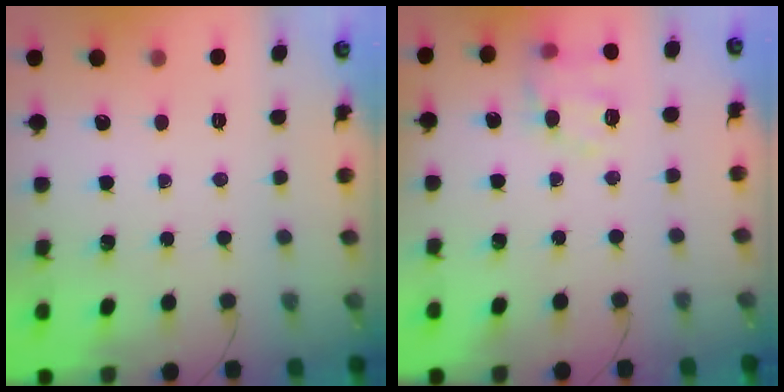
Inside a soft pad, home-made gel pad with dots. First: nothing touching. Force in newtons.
{"total": 12.0, "press": 11.9, "slide": 1.7}